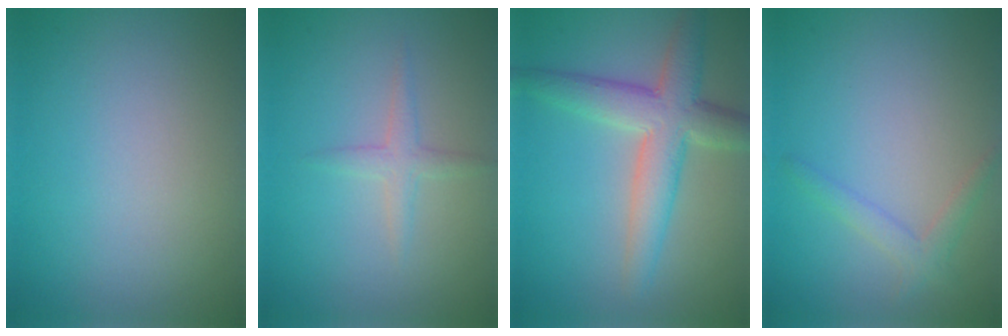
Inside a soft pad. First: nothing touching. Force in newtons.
{"total": 1.6, "press": 1.6, "slide": 0.0}
{"total": 5.8, "press": 5.8, "slide": 0.3}
{"total": 1.8, "press": 1.8, "slide": 0.1}